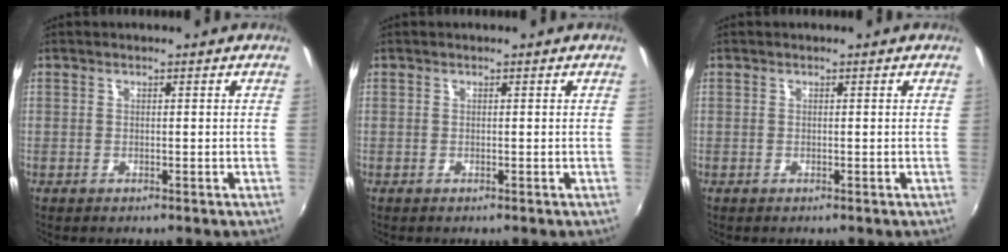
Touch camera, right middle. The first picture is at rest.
{"total": 0.0}
{"total": 0.0}